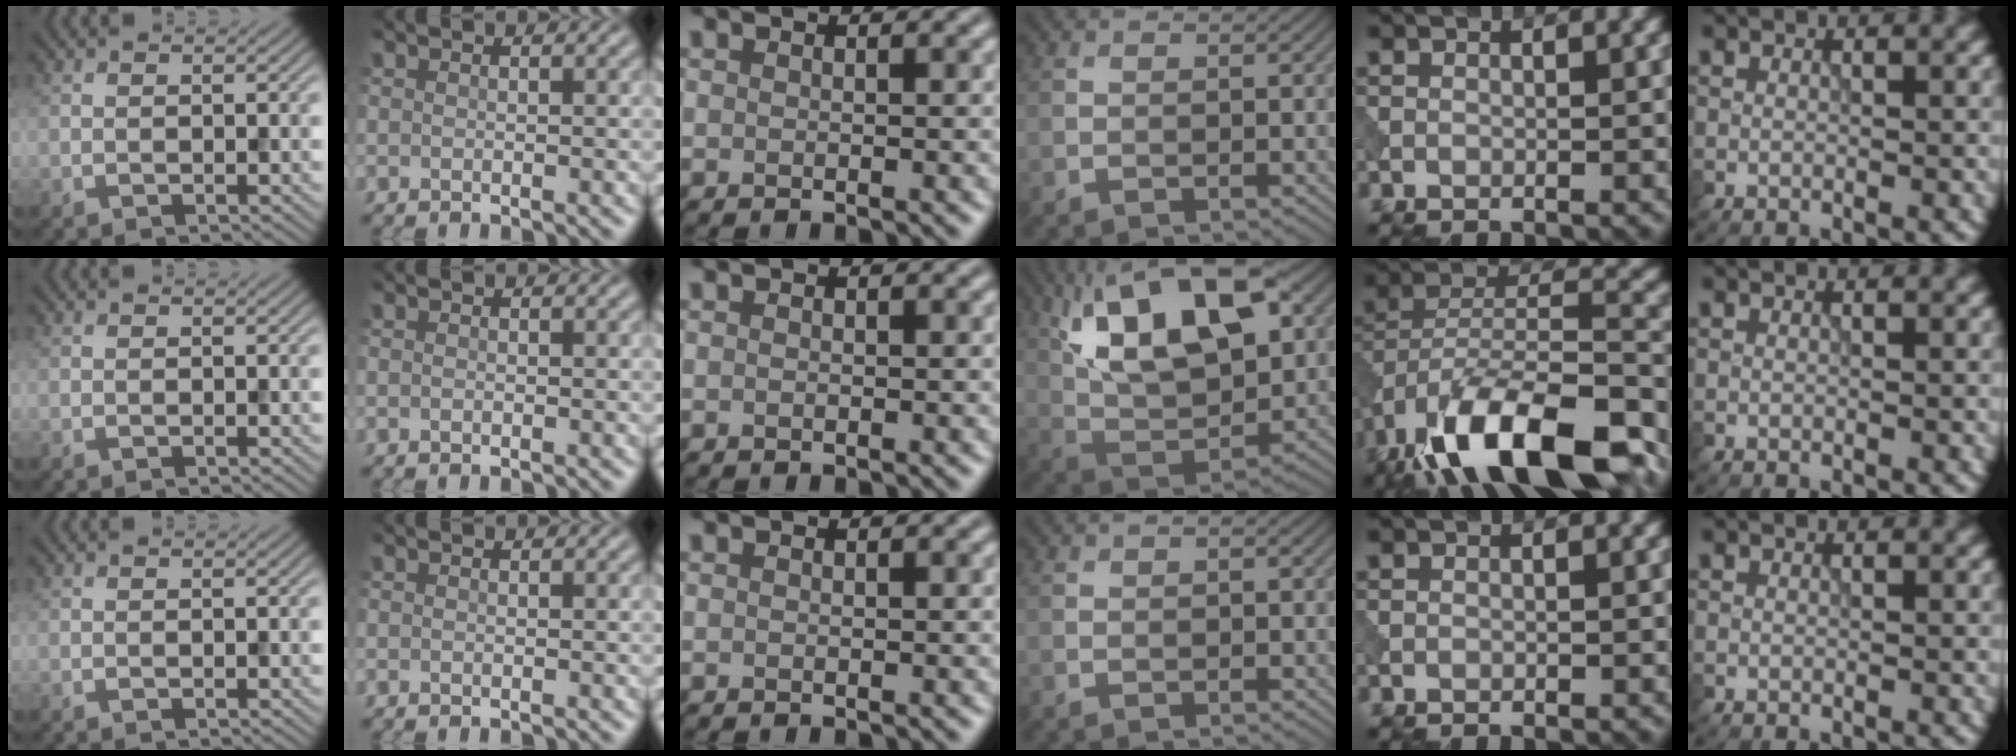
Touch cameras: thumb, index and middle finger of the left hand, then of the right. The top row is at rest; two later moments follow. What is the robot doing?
{"motion": "extract", "object": "peg toy"}